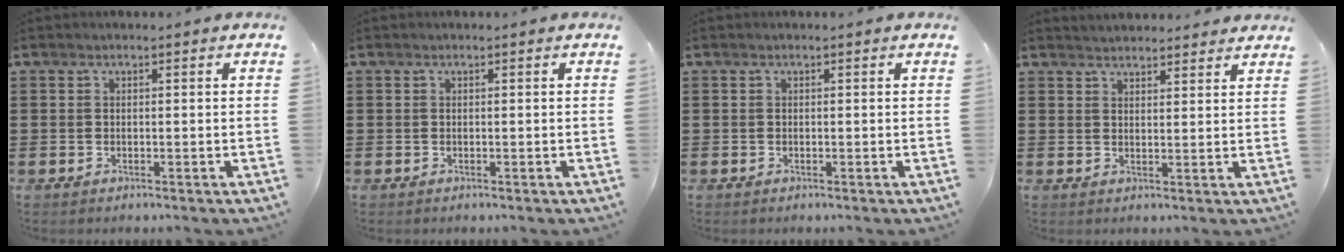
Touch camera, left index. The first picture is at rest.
{"total": 0.0}
{"total": 0.0}
{"total": 2.4, "force": [2.4, 0.1, -0.1], "torque": [-0.004, -0.002, 0.048]}